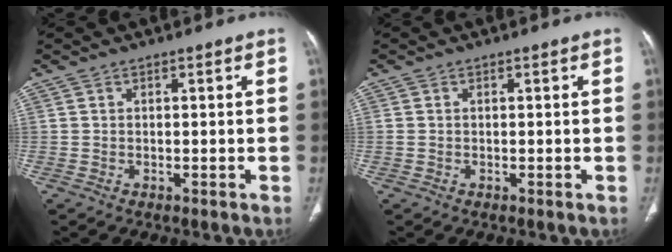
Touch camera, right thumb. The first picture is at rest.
{"total": 0.6, "force": [0.1, 0.4, 0.4], "torque": [-0.013, 0.008, 0.005]}